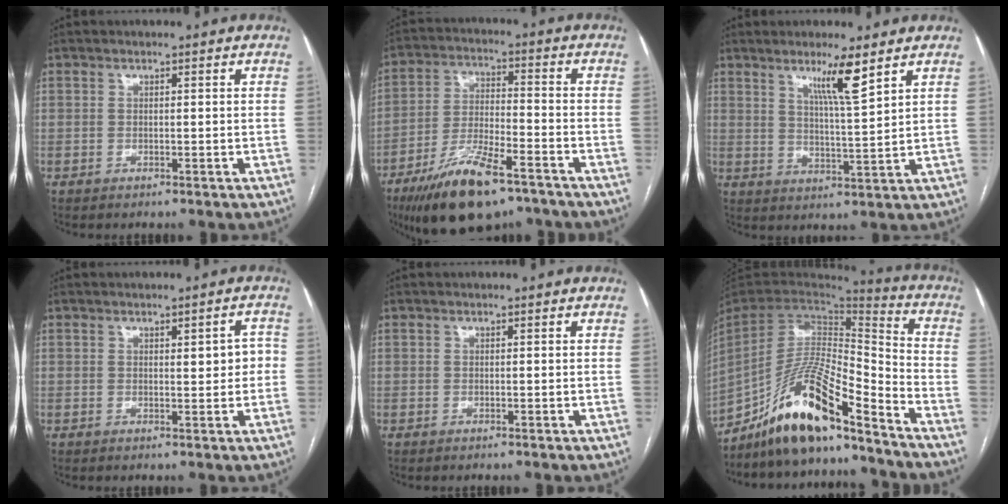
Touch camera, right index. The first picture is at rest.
{"total": 14.7, "force": [-9.9, 3.7, 10.2], "torque": [-0.196, -0.021, -0.172]}
{"total": 6.7, "force": [4.3, -0.6, 5.1], "torque": [-0.090, -0.013, 0.076]}
{"total": 3.0, "force": [0.3, 1.1, 2.7], "torque": [-0.029, 0.008, 0.006]}
{"total": 0.0}
{"total": 17.0, "force": [-13.2, 2.2, 10.4], "torque": [-0.202, 0.013, -0.239]}